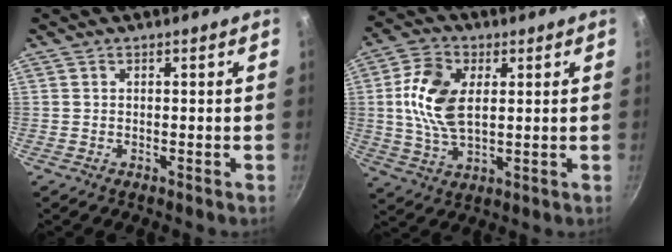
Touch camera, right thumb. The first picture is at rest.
{"total": 11.8, "force": [2.0, 6.9, 9.3], "torque": [-0.172, 0.004, 0.034]}